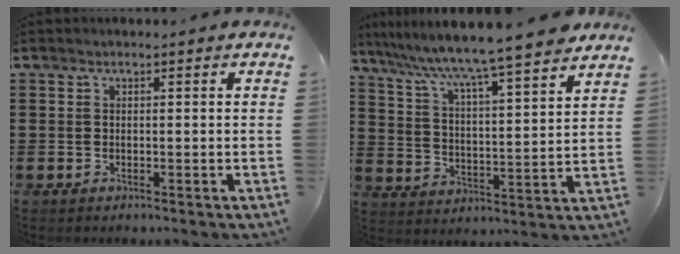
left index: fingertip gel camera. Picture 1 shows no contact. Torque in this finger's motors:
{"motor_torque": [2.14, 0.00, 1.05, 0.21]}